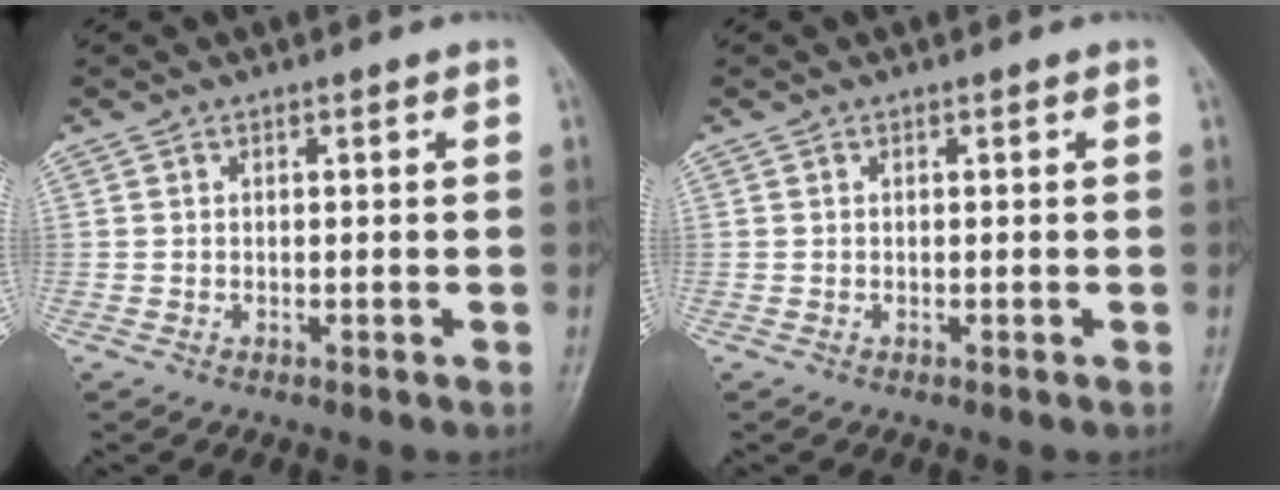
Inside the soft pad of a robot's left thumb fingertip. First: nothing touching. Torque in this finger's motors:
{"motor_torque": [0.00, 0.00, 0.00, -0.01, 0.00]}